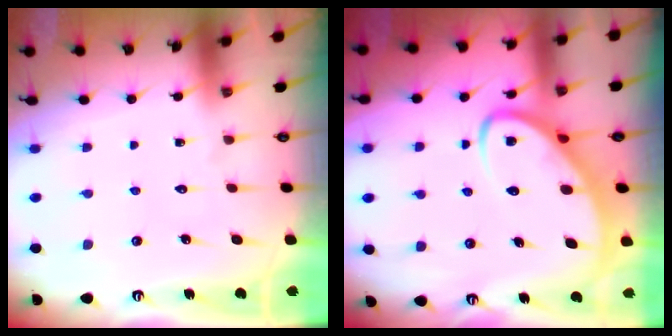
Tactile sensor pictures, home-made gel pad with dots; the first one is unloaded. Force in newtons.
{"total": 5.8, "press": 5.7, "slide": 0.7}